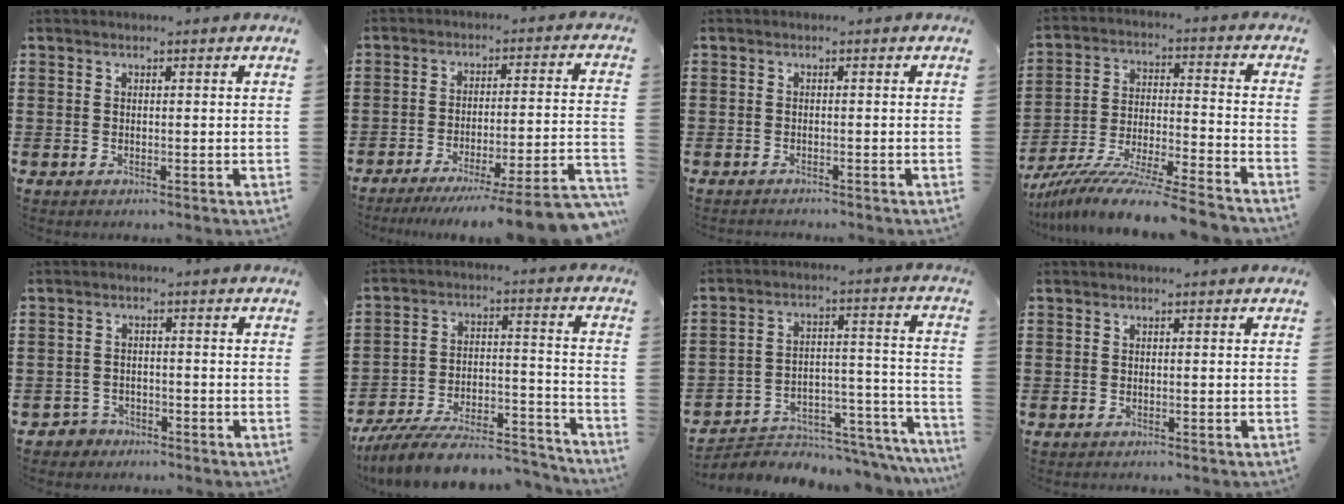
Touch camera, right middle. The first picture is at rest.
{"total": 8.5, "force": [-6.8, -0.3, 5.1], "torque": [-0.070, -0.005, -0.129]}
{"total": 0.8, "force": [-0.8, 0.2, -0.2], "torque": [0.003, 0.004, -0.019]}
{"total": 11.0, "force": [-10.0, -0.1, 4.5], "torque": [-0.083, 0.010, -0.198]}
{"total": 2.2, "force": [-2.0, 0.9, -0.1], "torque": [-0.006, 0.002, -0.044]}
{"total": 10.2, "force": [-9.1, 1.7, 4.3], "torque": [-0.073, 0.016, -0.177]}
{"total": 4.4, "force": [-4.1, 1.5, 0.9], "torque": [-0.019, 0.007, -0.083]}
{"total": 0.5, "force": [-0.4, 0.3, -0.2], "torque": [0.003, 0.005, -0.010]}